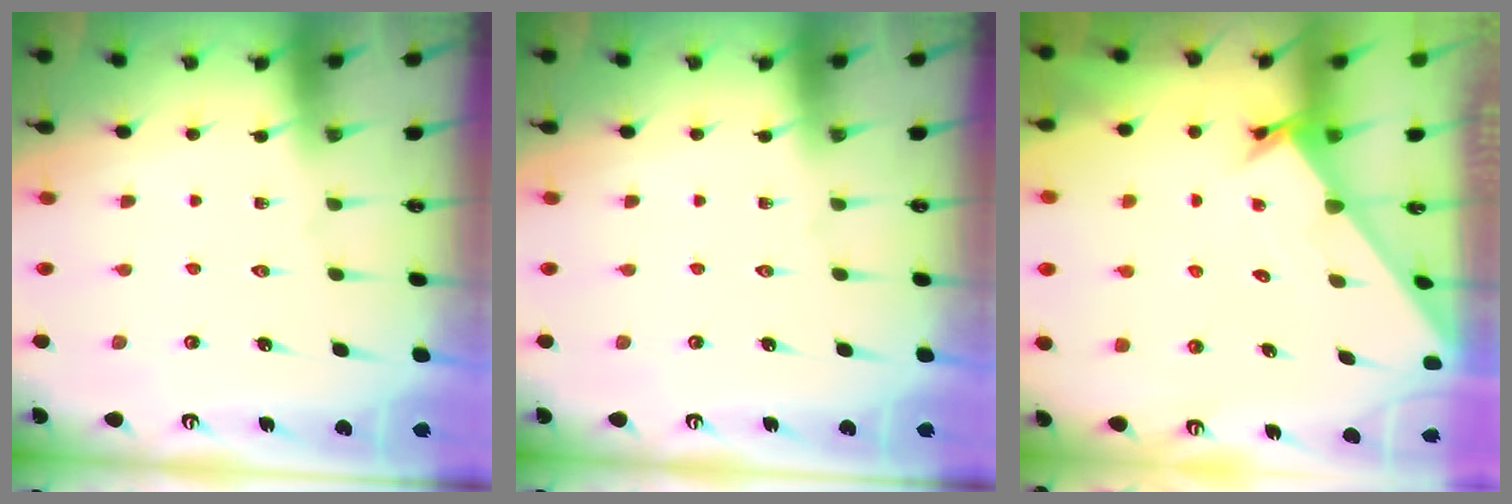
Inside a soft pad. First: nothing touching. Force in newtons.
{"total": 0.0}
{"total": 1.6, "press": 1.6, "slide": 0.1}